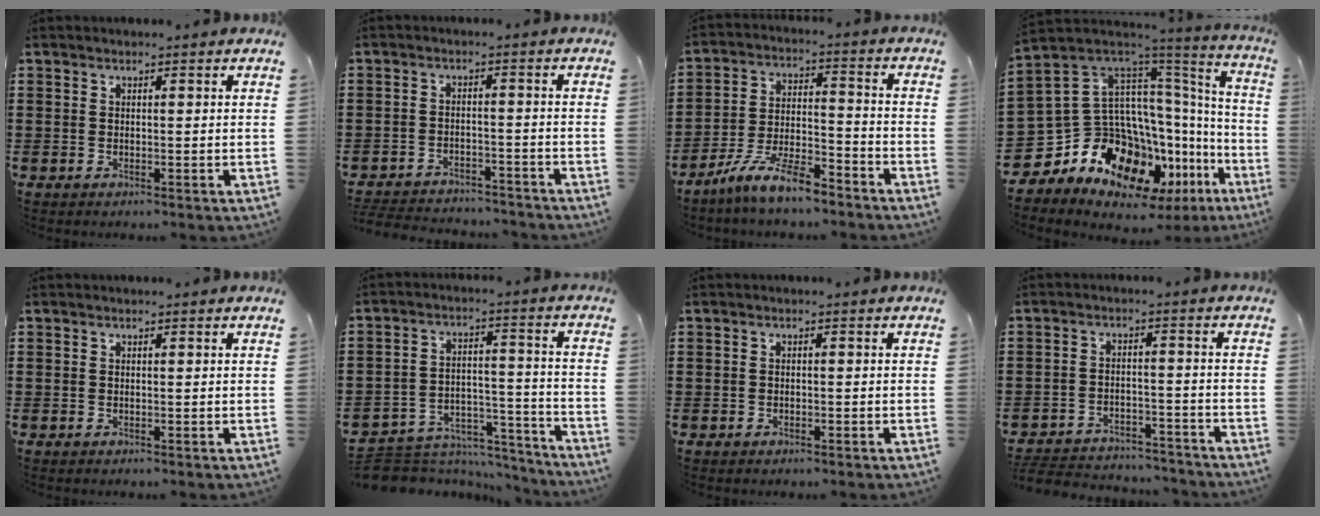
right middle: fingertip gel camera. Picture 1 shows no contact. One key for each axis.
{"total": 3.7, "fx": -3.7, "fy": 0.5, "fz": 0.2, "tx": -0.013, "ty": 0.000, "tz": -0.081}
{"total": 9.0, "fx": -7.3, "fy": 1.3, "fz": 5.0, "tx": -0.106, "ty": 0.006, "tz": -0.144}
{"total": 14.3, "fx": -8.4, "fy": 9.6, "fz": 6.3, "tx": -0.179, "ty": -0.024, "tz": -0.134}
{"total": 0.0}
{"total": 6.1, "fx": -5.7, "fy": 2.1, "fz": 0.3, "tx": -0.011, "ty": 0.013, "tz": -0.115}
{"total": 0.6, "fx": -0.4, "fy": 0.4, "fz": 0.2, "tx": -0.005, "ty": 0.001, "tz": -0.009}
{"total": 4.4, "fx": -4.3, "fy": 0.7, "fz": 0.2, "tx": -0.013, "ty": 0.006, "tz": -0.094}